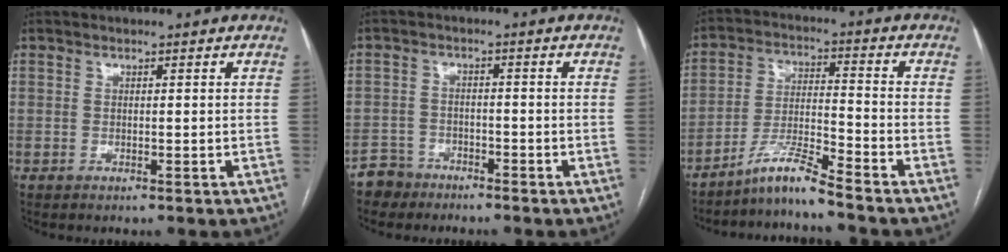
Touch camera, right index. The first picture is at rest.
{"total": 3.7, "force": [-3.0, 2.1, -0.6], "torque": [0.013, 0.005, -0.060]}
{"total": 6.7, "force": [-5.9, -0.8, 3.1], "torque": [-0.063, -0.007, -0.112]}